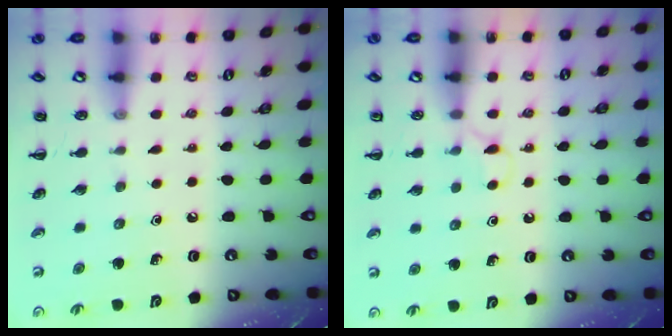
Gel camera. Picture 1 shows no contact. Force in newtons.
{"total": 2.6, "press": 2.4, "slide": 0.9}